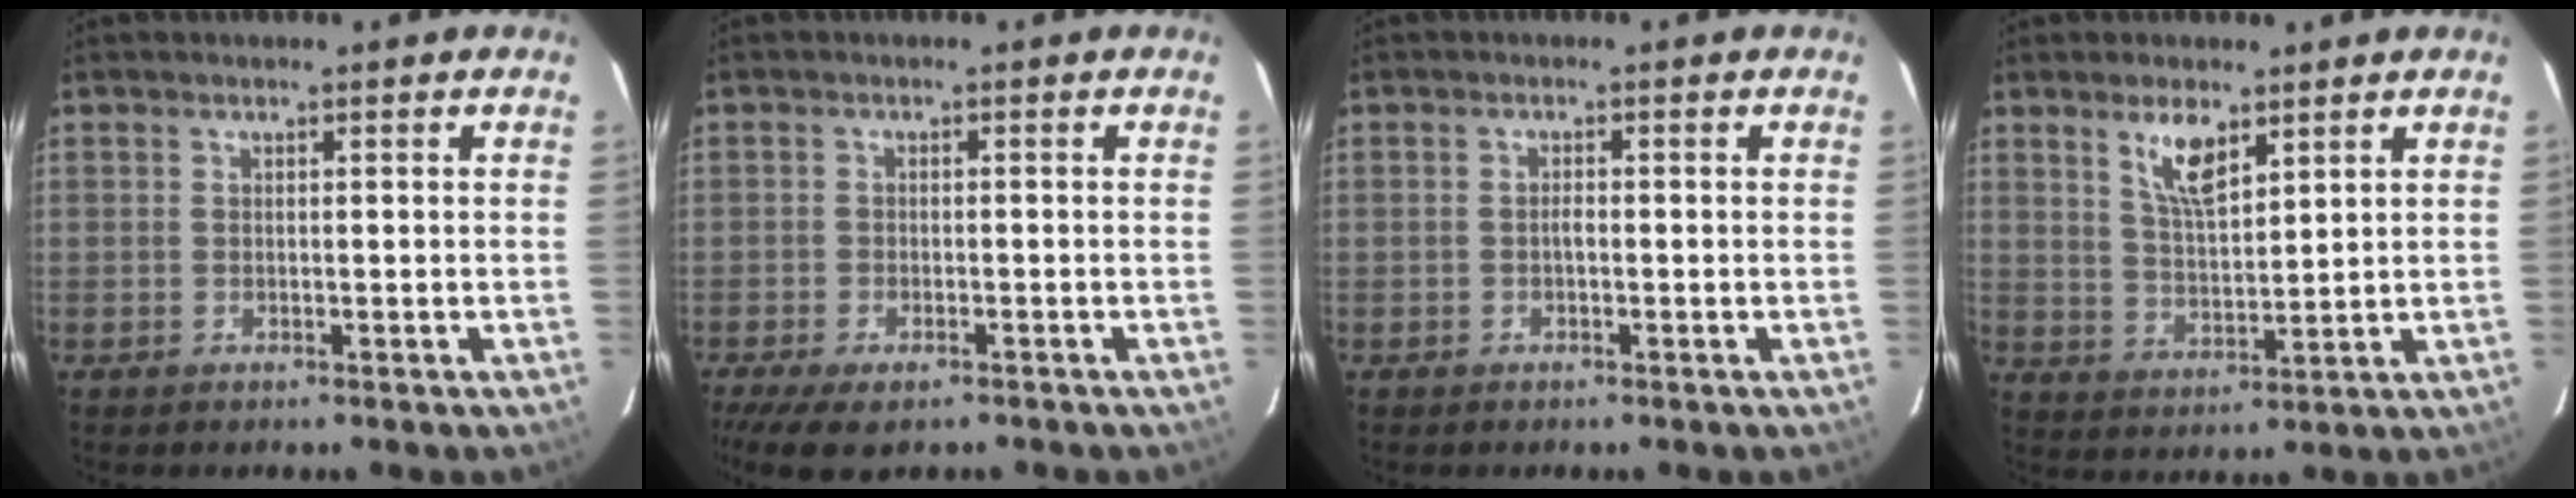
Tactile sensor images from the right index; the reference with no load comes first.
{"total": 8.1, "force": [-5.9, 2.9, 4.7], "torque": [-0.114, -0.032, -0.098]}
{"total": 0.9, "force": [-0.4, 0.4, 0.8], "torque": [-0.014, 0.005, -0.008]}
{"total": 7.0, "force": [4.3, 2.5, 4.9], "torque": [-0.088, 0.001, 0.086]}